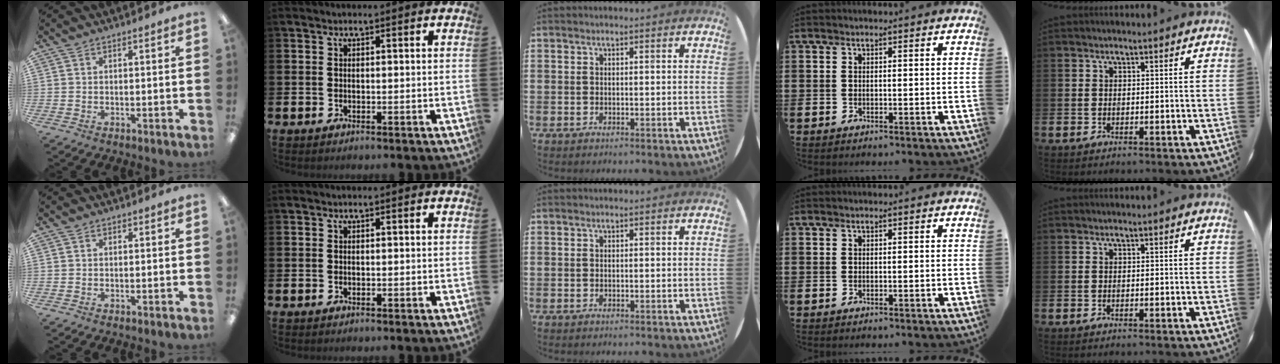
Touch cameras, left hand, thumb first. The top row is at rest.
{}